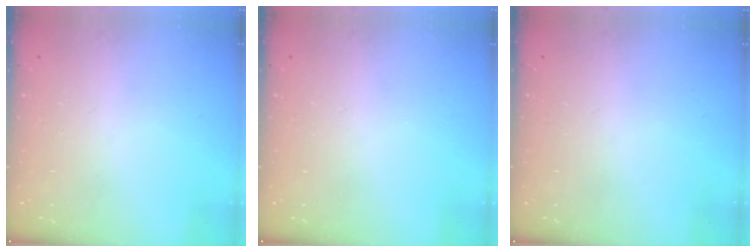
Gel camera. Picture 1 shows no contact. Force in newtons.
{"total": 0.0}
{"total": 0.0}